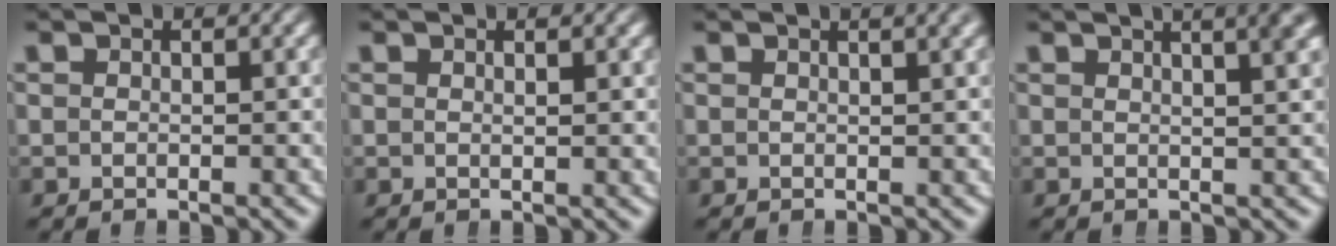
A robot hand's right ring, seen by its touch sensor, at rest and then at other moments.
{"total": 1.0, "force": [0.5, -0.8, 0.3], "torque": [0.000, -0.001, 0.009]}
{"total": 1.5, "force": [1.1, -0.5, 0.8], "torque": [0.000, 0.009, 0.015]}
{"total": 5.4, "force": [3.0, 1.2, 4.4], "torque": [-0.031, 0.020, 0.040]}